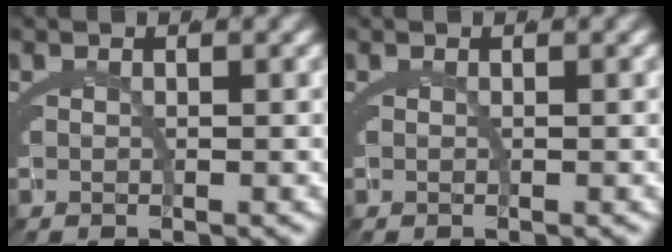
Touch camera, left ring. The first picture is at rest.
{"total": 0.0}